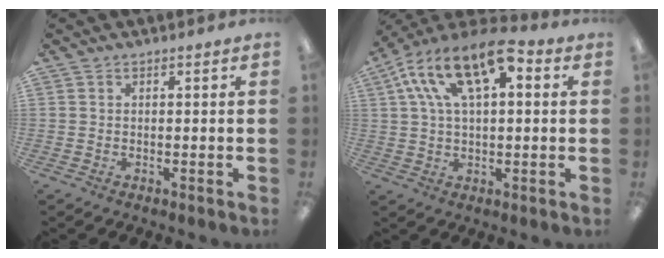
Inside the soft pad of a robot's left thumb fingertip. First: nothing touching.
{"total": 16.1, "force": [8.4, 7.2, 11.7], "torque": [-0.232, -0.032, 0.143]}